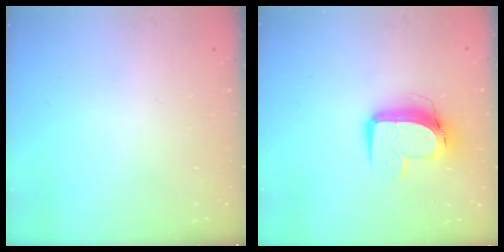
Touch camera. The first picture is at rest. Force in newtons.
{"total": 11.3, "press": 11.2, "slide": 1.3}